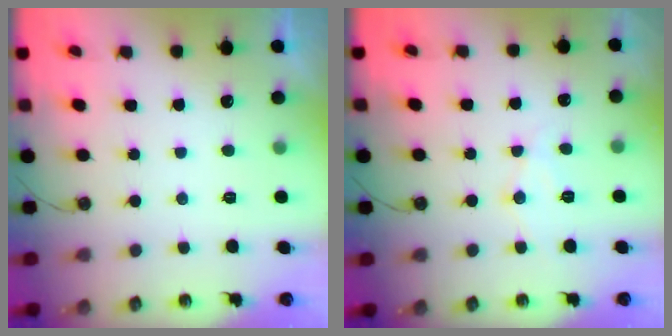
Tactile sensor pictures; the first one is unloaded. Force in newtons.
{"total": 7.3, "press": 7.3, "slide": 0.6}